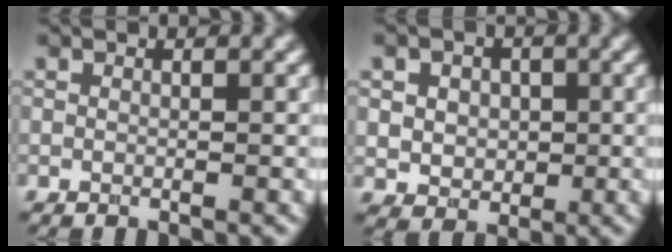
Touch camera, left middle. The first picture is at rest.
{"total": 4.7, "force": [1.1, 3.9, 2.4], "torque": [-0.044, 0.015, 0.009]}